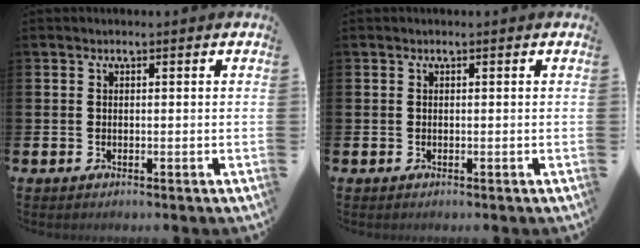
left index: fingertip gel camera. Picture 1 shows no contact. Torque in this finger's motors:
{"motor_torque": [0.00, 0.00, 0.00, 0.00]}